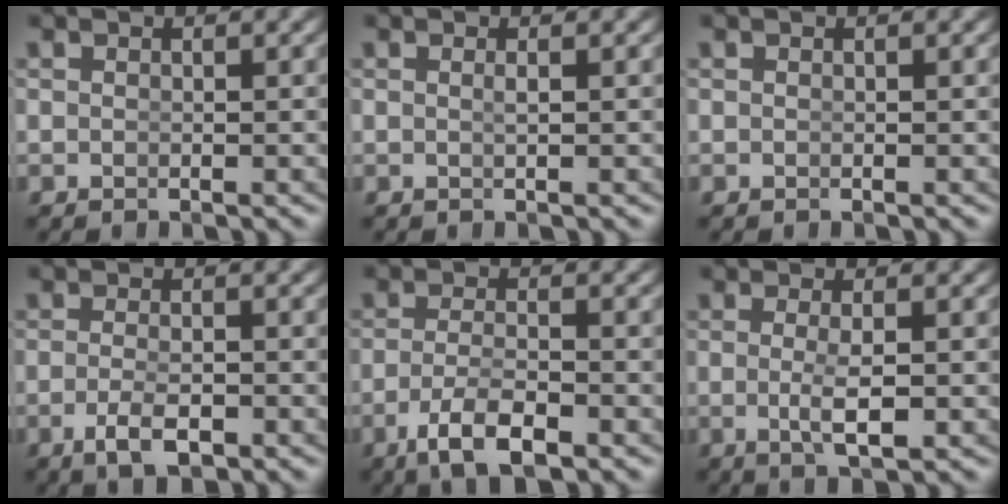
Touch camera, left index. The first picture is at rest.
{"total": 0.7, "force": [-0.1, -0.5, 0.4], "torque": [-0.010, -0.009, 0.004]}
{"total": 0.0}
{"total": 3.2, "force": [-2.1, 0.8, 2.3], "torque": [-0.049, -0.017, -0.025]}
{"total": 4.7, "force": [-3.0, 1.1, 3.5], "torque": [-0.066, -0.021, -0.038]}
{"total": 3.0, "force": [-0.7, 0.3, 2.9], "torque": [-0.060, -0.018, 0.000]}